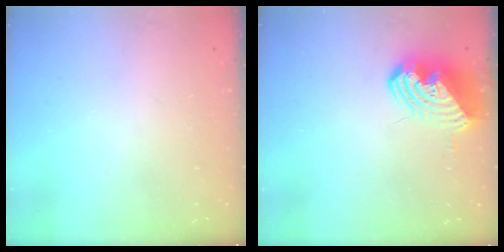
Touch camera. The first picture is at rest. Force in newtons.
{"total": 11.2, "press": 11.1, "slide": 1.7}